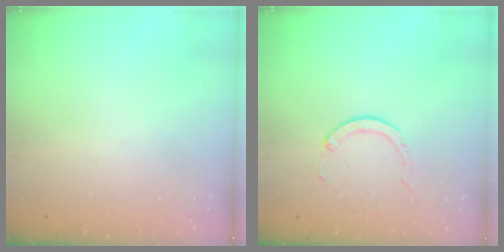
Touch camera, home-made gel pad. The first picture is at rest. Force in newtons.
{"total": 3.2, "press": 3.2, "slide": 0.4}